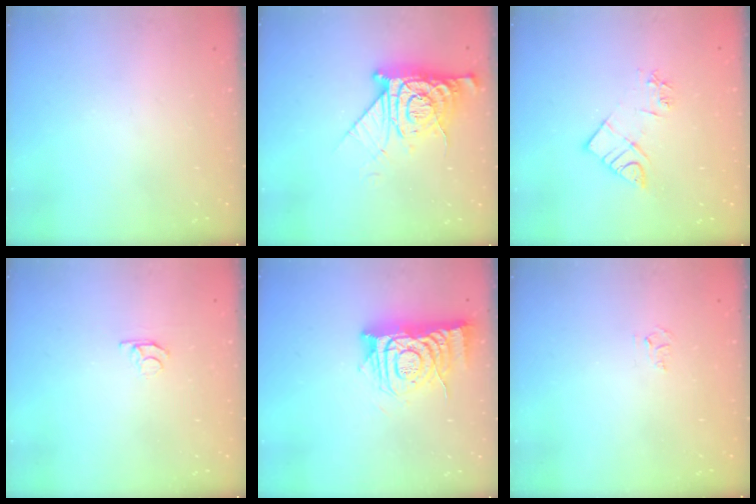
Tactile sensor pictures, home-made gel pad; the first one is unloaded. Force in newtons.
{"total": 8.9, "press": 8.8, "slide": 1.1}
{"total": 8.6, "press": 8.6, "slide": 0.8}
{"total": 3.1, "press": 3.1, "slide": 0.3}
{"total": 11.3, "press": 11.2, "slide": 1.2}
{"total": 4.3, "press": 4.3, "slide": 0.6}